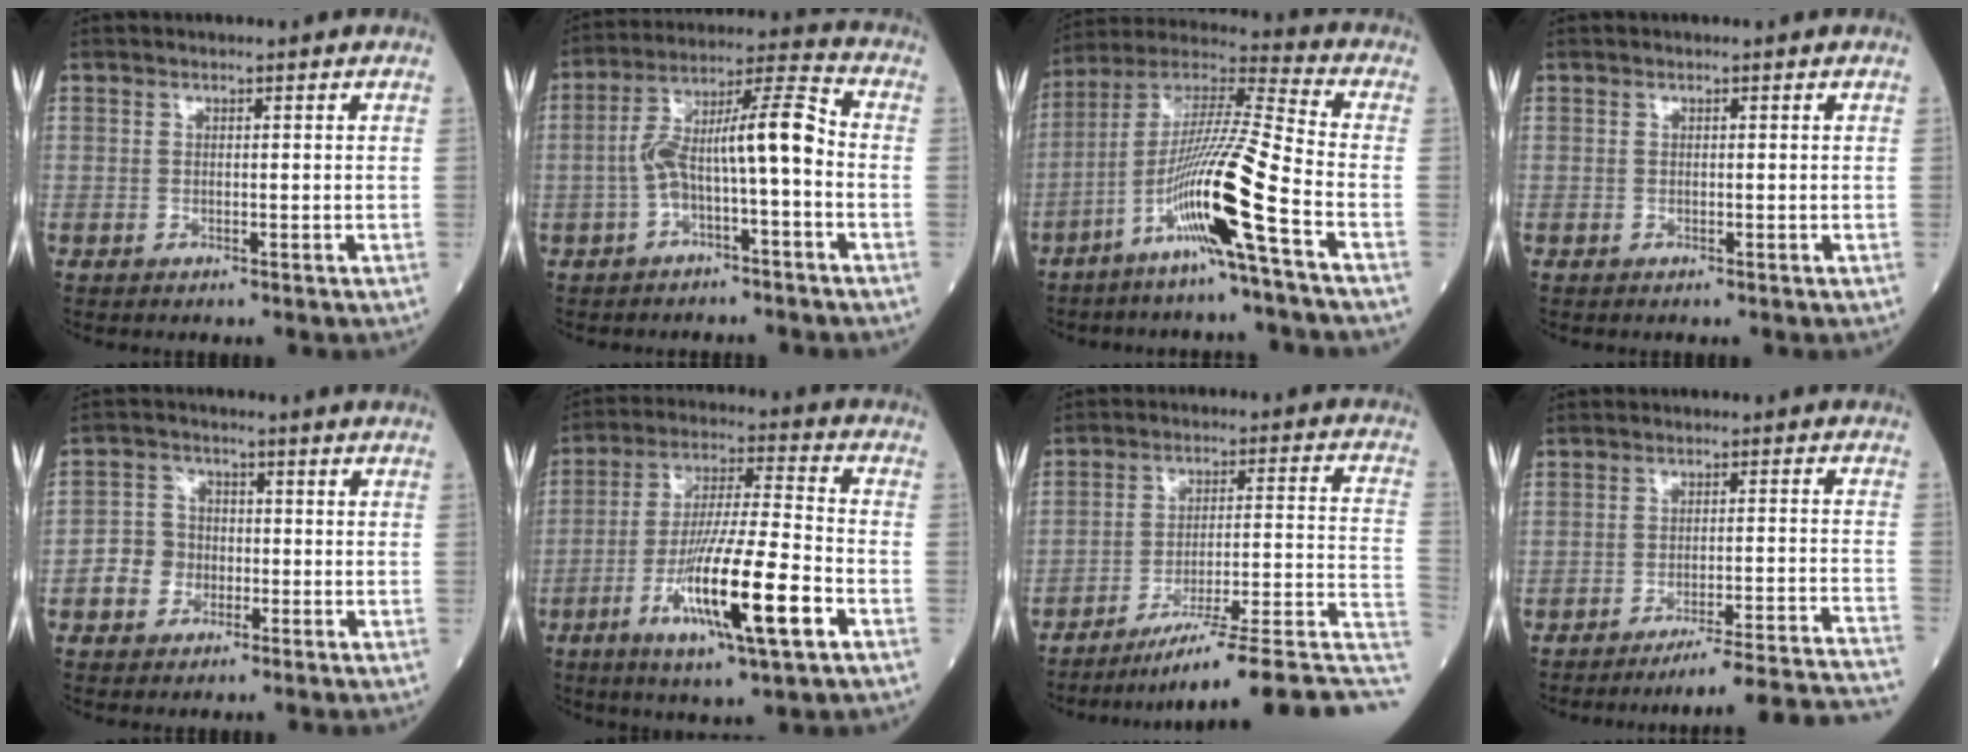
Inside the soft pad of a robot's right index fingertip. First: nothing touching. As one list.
[{"total": 10.6, "force": [-1.8, 1.7, 10.3], "torque": [-0.183, 0.042, -0.032]}, {"total": 15.2, "force": [-6.6, -1.6, 13.6], "torque": [-0.265, -0.010, -0.131]}, {"total": 0.0}, {"total": 4.7, "force": [-1.7, 4.1, 1.5], "torque": [-0.032, 0.016, -0.034]}, {"total": 16.4, "force": [-6.3, 1.2, 15.1], "torque": [-0.280, -0.018, -0.108]}, {"total": 18.7, "force": [-14.9, -0.6, 11.4], "torque": [-0.093, 0.033, -0.214]}, {"total": 19.3, "force": [-17.9, -1.8, 7.1], "torque": [-0.029, 0.002, -0.236]}]